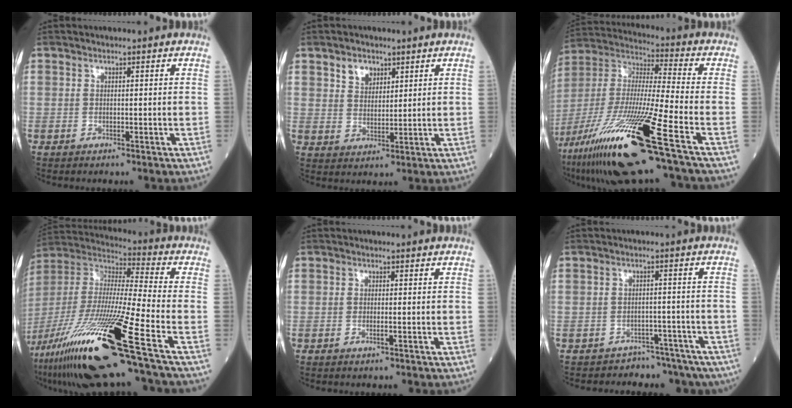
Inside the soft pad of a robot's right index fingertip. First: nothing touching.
{"total": 3.9, "force": [2.4, 2.6, 1.7], "torque": [-0.029, 0.003, 0.047]}
{"total": 25.2, "force": [-14.0, 0.6, 20.9], "torque": [-0.428, -0.056, -0.260]}
{"total": 29.2, "force": [-17.1, 1.0, 23.7], "torque": [-0.502, -0.064, -0.323]}
{"total": 1.0, "force": [-0.4, -0.1, 1.0], "torque": [-0.020, -0.002, -0.007]}
{"total": 7.3, "force": [-6.0, 4.1, -0.2], "torque": [0.021, 0.036, -0.067]}